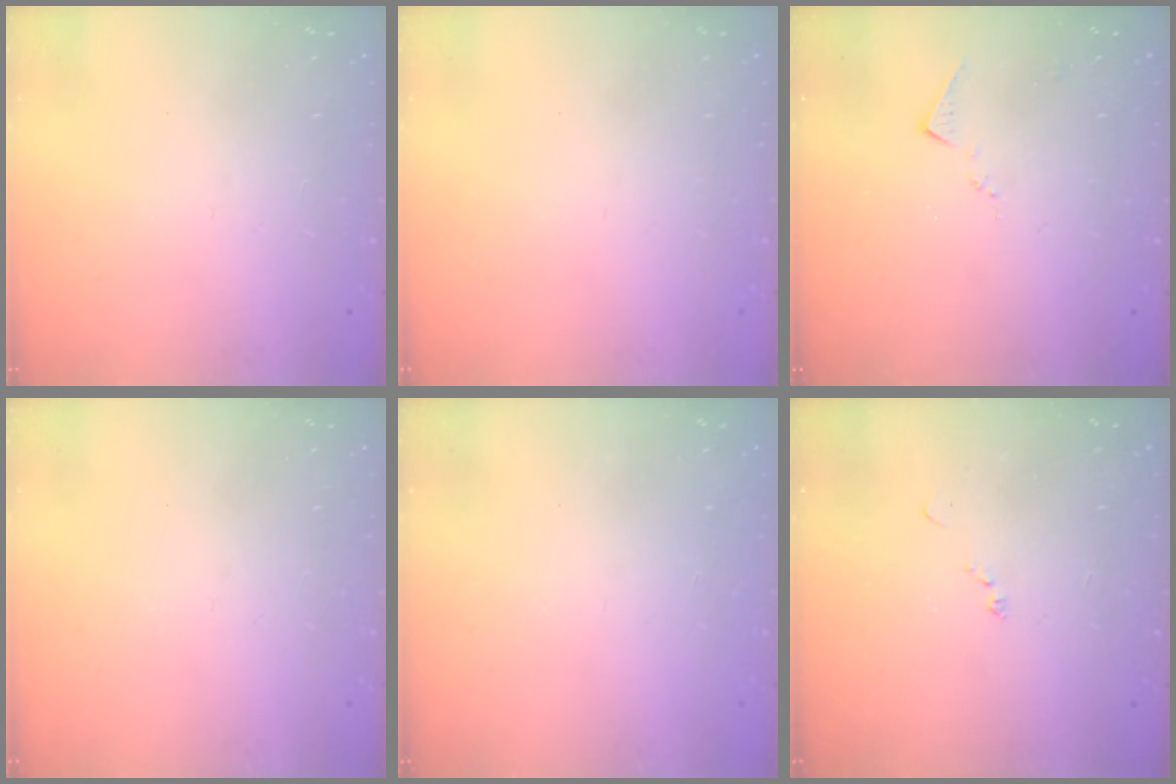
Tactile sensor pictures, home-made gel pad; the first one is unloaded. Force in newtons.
{"total": 0.0}
{"total": 7.4, "press": 7.4, "slide": 0.1}
{"total": 0.0}
{"total": 0.9, "press": 0.9, "slide": 0.1}
{"total": 8.4, "press": 8.3, "slide": 0.9}